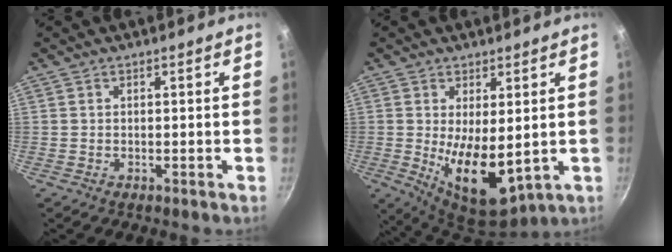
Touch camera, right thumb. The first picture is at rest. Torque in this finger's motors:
{"motor_torque": [-0.23, 1.17, 1.25, -0.23, 0.41]}